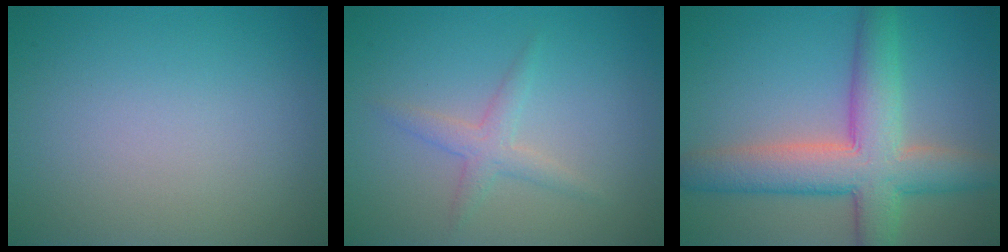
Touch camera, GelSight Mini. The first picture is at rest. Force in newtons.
{"total": 1.9, "press": 1.9, "slide": 0.0}
{"total": 8.0, "press": 8.0, "slide": 0.3}